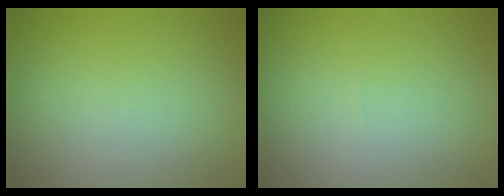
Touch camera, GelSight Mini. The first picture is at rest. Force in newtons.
{"total": 0.0}